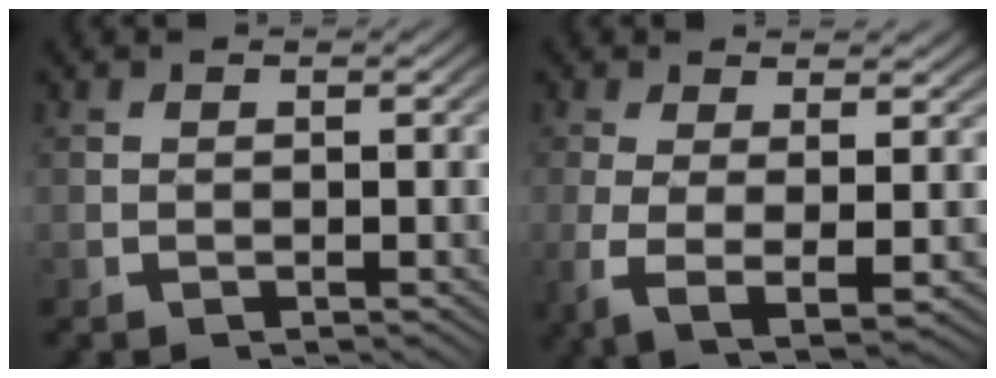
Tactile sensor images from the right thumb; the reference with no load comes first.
{"total": 5.6, "force": [-0.6, 2.5, 5.0], "torque": [-0.123, -0.035, 0.009]}